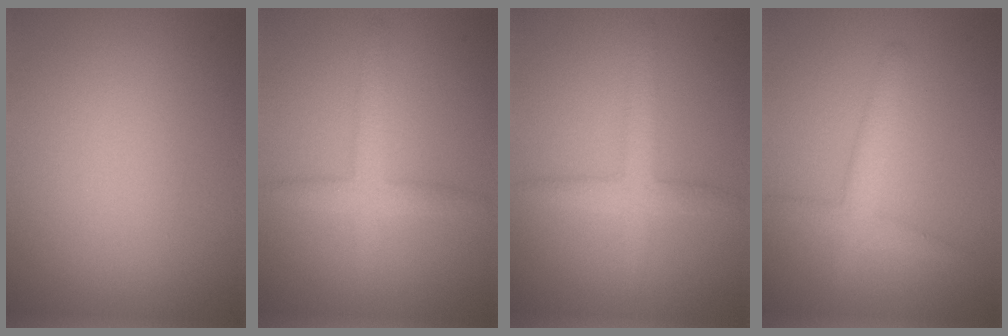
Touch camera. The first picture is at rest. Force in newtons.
{"total": 2.7, "press": 2.7, "slide": 0.2}
{"total": 2.7, "press": 2.7, "slide": 0.2}
{"total": 2.7, "press": 2.7, "slide": 0.2}